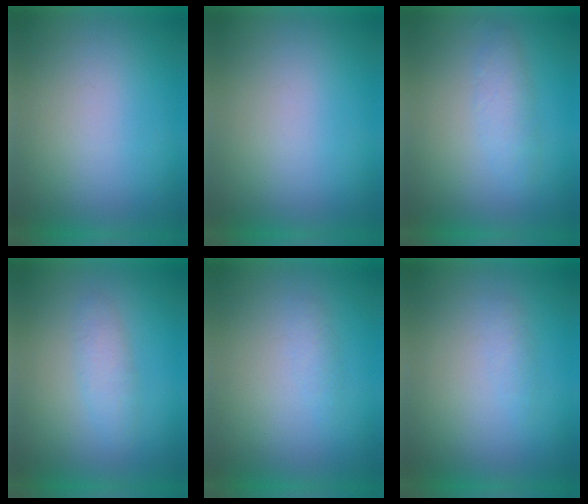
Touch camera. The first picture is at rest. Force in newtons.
{"total": 0.0}
{"total": 2.5}
{"total": 2.3}
{"total": 1.3}
{"total": 1.3}